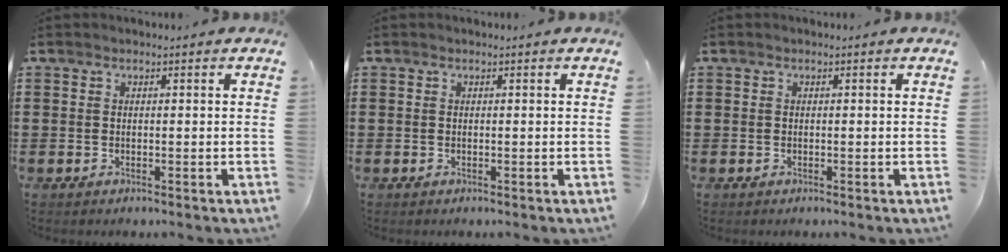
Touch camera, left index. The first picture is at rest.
{"total": 0.0}
{"total": 0.0}